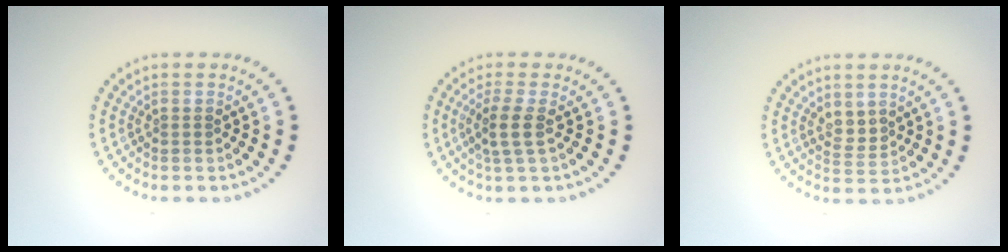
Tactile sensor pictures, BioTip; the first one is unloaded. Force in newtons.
{"total": 2.3, "press": 1.9, "slide": 1.3}
{"total": 1.7, "press": 1.3, "slide": 1.0}